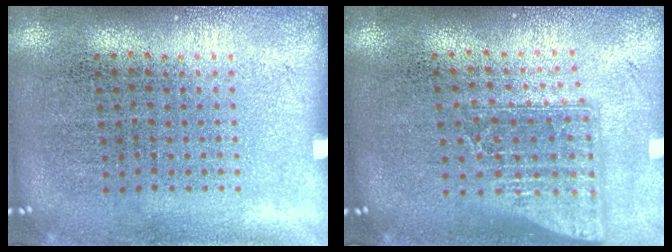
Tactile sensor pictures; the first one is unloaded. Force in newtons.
{"total": 1.6, "press": 1.3, "slide": 1.0}